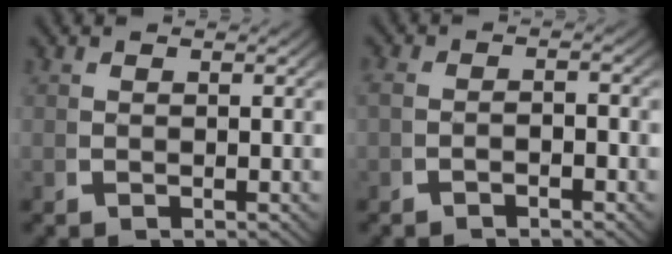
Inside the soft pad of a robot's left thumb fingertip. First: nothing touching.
{"total": 1.3, "force": [-1.2, 0.2, 0.5], "torque": [-0.009, 0.003, -0.026]}